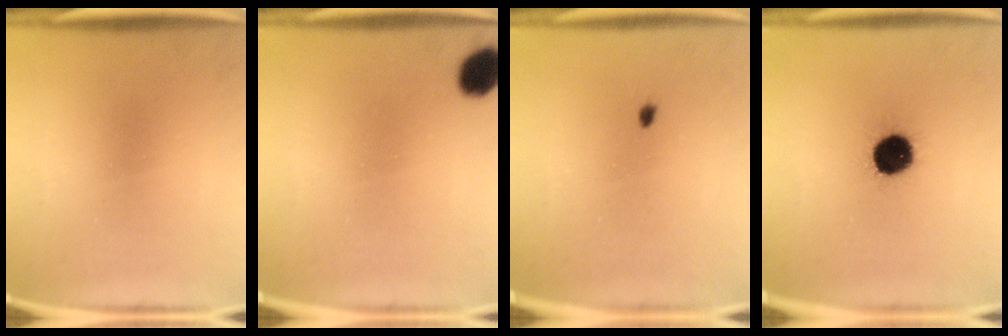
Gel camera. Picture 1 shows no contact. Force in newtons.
{"total": 6.4}
{"total": 1.4}
{"total": 12.5}